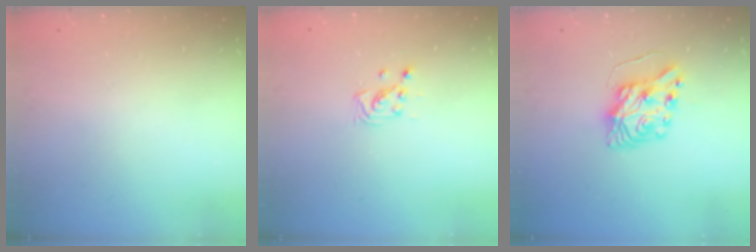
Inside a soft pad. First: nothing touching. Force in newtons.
{"total": 2.9, "press": 2.9, "slide": 0.3}
{"total": 8.8, "press": 8.8, "slide": 1.0}